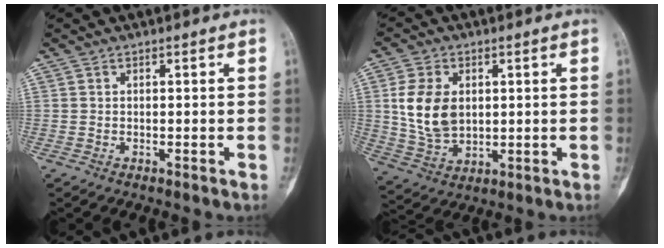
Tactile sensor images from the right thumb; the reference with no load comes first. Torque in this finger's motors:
{"motor_torque": [0.97, 1.57, 0.68, -0.65, 0.37]}